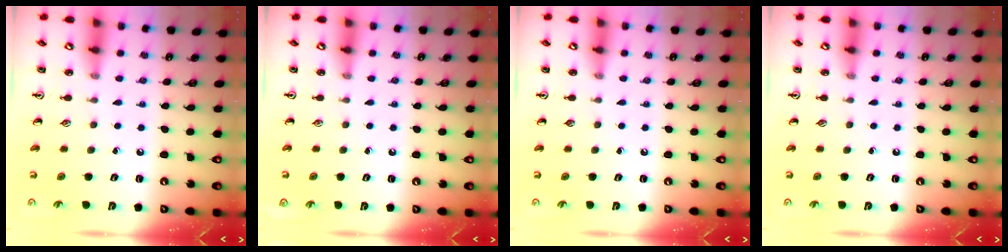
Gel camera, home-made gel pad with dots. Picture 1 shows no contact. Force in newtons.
{"total": 0.0}
{"total": 0.0}
{"total": 0.0}